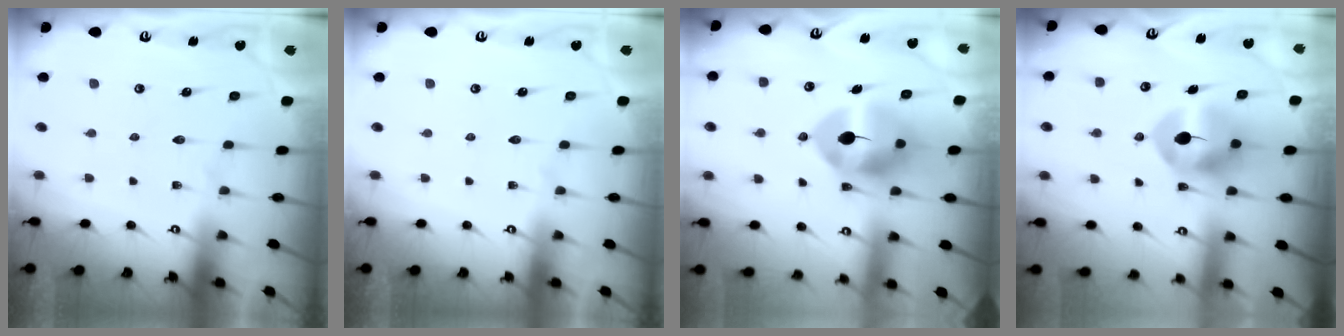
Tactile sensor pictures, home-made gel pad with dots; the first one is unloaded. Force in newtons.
{"total": 0.0}
{"total": 11.2, "press": 11.1, "slide": 1.9}
{"total": 8.9, "press": 8.9, "slide": 1.2}